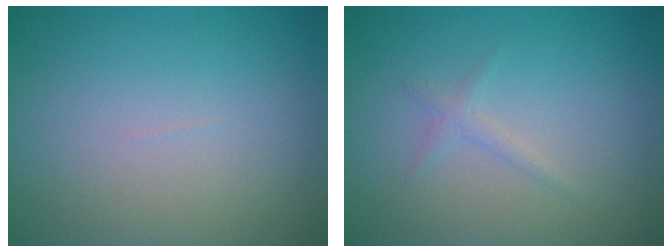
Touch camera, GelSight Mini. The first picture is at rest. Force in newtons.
{"total": 0.9, "press": 0.9, "slide": 0.1}